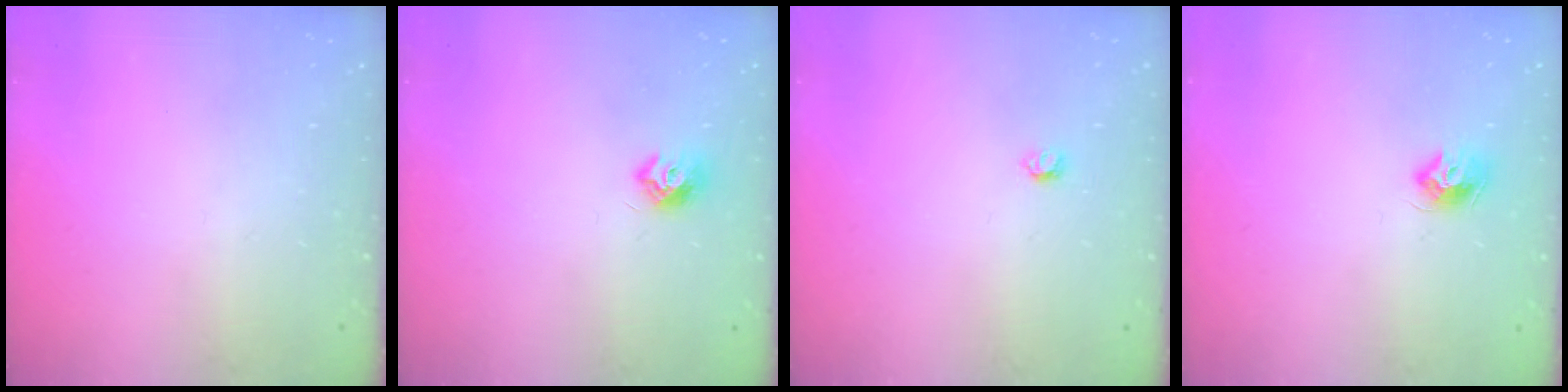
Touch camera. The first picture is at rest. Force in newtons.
{"total": 7.3, "press": 7.2, "slide": 0.3}
{"total": 3.2, "press": 3.2, "slide": 0.5}
{"total": 8.4, "press": 8.3, "slide": 0.7}